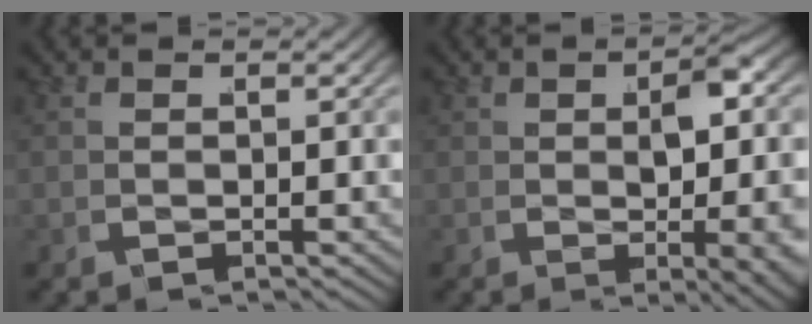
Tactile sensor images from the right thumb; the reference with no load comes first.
{"total": 5.1, "force": [-0.1, 1.5, 4.9], "torque": [-0.066, -0.006, 0.003]}